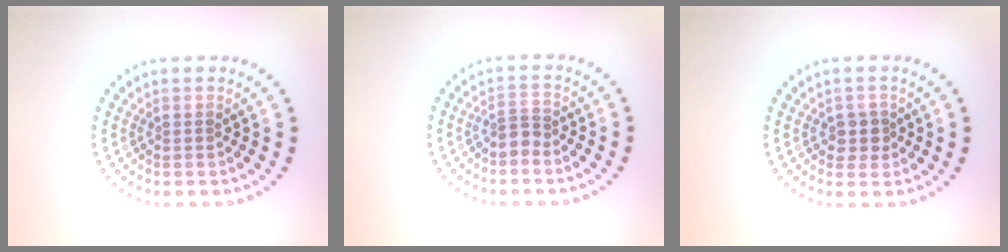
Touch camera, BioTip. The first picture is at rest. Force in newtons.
{"total": 1.4, "press": 0.9, "slide": 1.0}
{"total": 1.8, "press": 1.6, "slide": 0.8}